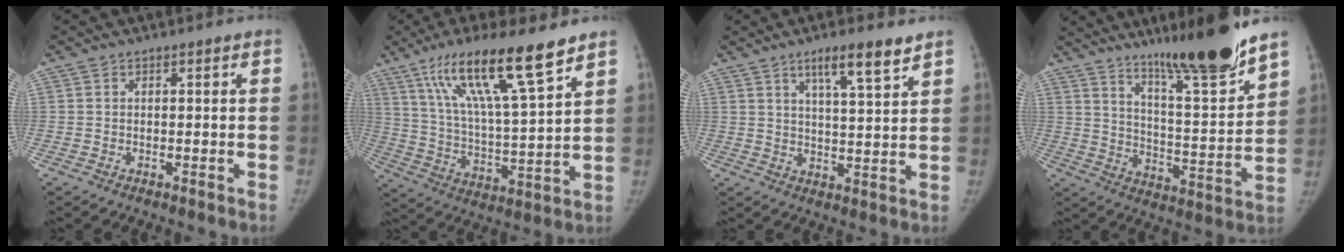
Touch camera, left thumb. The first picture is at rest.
{"total": 19.0, "force": [12.4, 2.6, 14.2], "torque": [-0.241, -0.049, 0.223]}
{"total": 8.1, "force": [5.4, 1.2, 6.0], "torque": [-0.092, -0.033, 0.090]}
{"total": 18.8, "force": [14.0, 1.5, 12.5], "torque": [-0.161, -0.093, 0.231]}